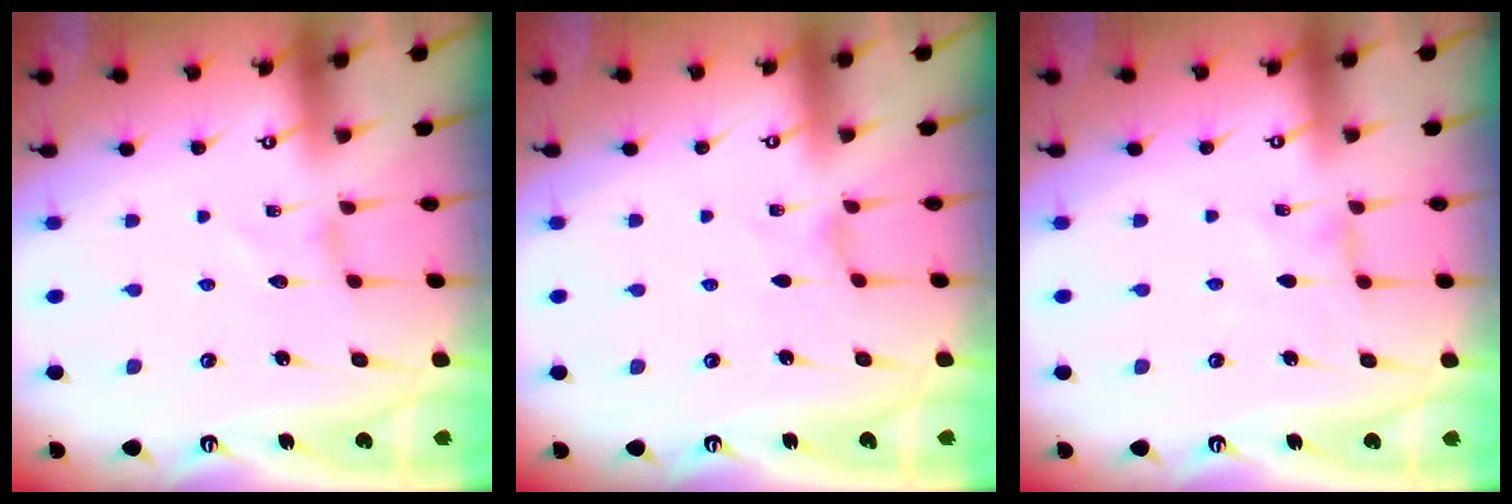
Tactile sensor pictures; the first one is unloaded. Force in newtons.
{"total": 0.0}
{"total": 0.0}